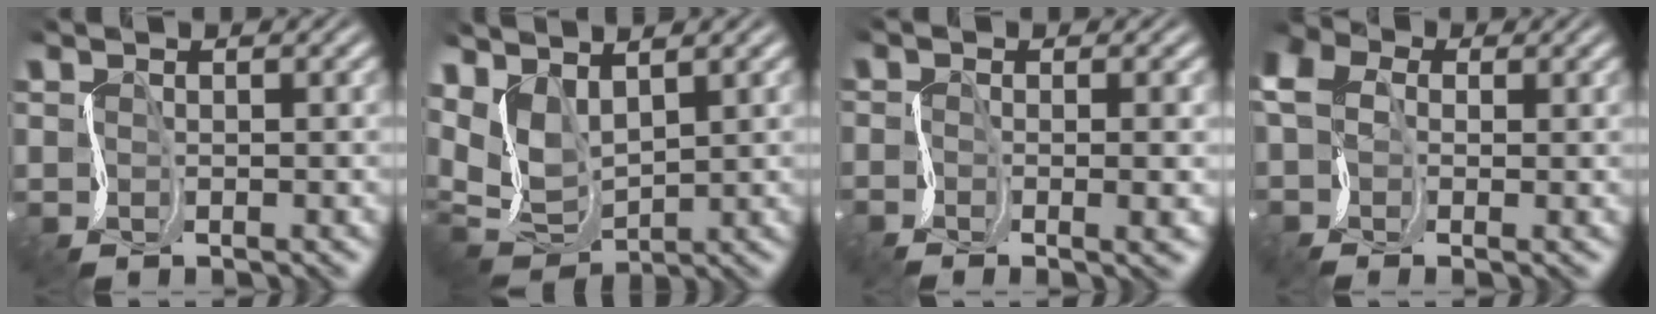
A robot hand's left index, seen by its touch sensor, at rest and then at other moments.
{"total": 4.5, "force": [2.0, 1.8, 3.6], "torque": [-0.086, 0.004, 0.035]}
{"total": 3.0, "force": [-0.1, 0.7, 2.9], "torque": [-0.022, 0.006, -0.015]}
{"total": 6.2, "force": [-0.2, 4.4, 4.3], "torque": [-0.079, 0.016, -0.031]}